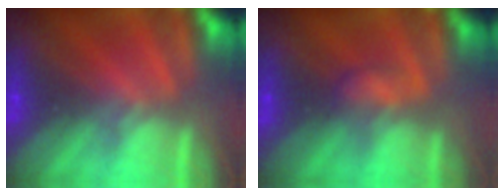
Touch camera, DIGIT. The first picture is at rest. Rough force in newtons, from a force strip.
{"total": 2.2}